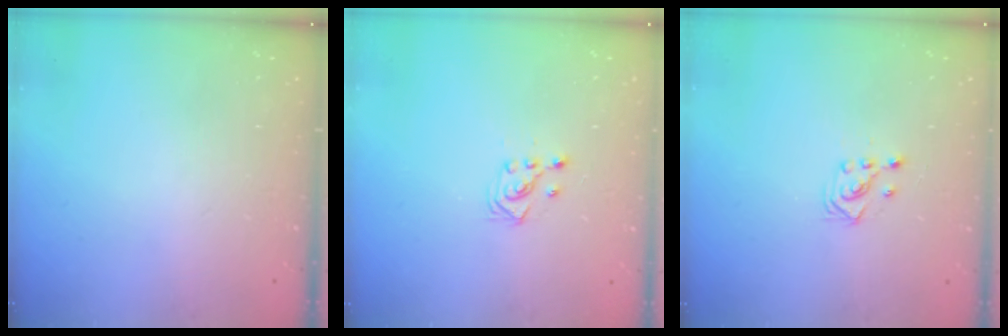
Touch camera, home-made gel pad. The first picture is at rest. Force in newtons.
{"total": 3.0, "press": 2.8, "slide": 1.0}
{"total": 2.9, "press": 2.7, "slide": 1.0}